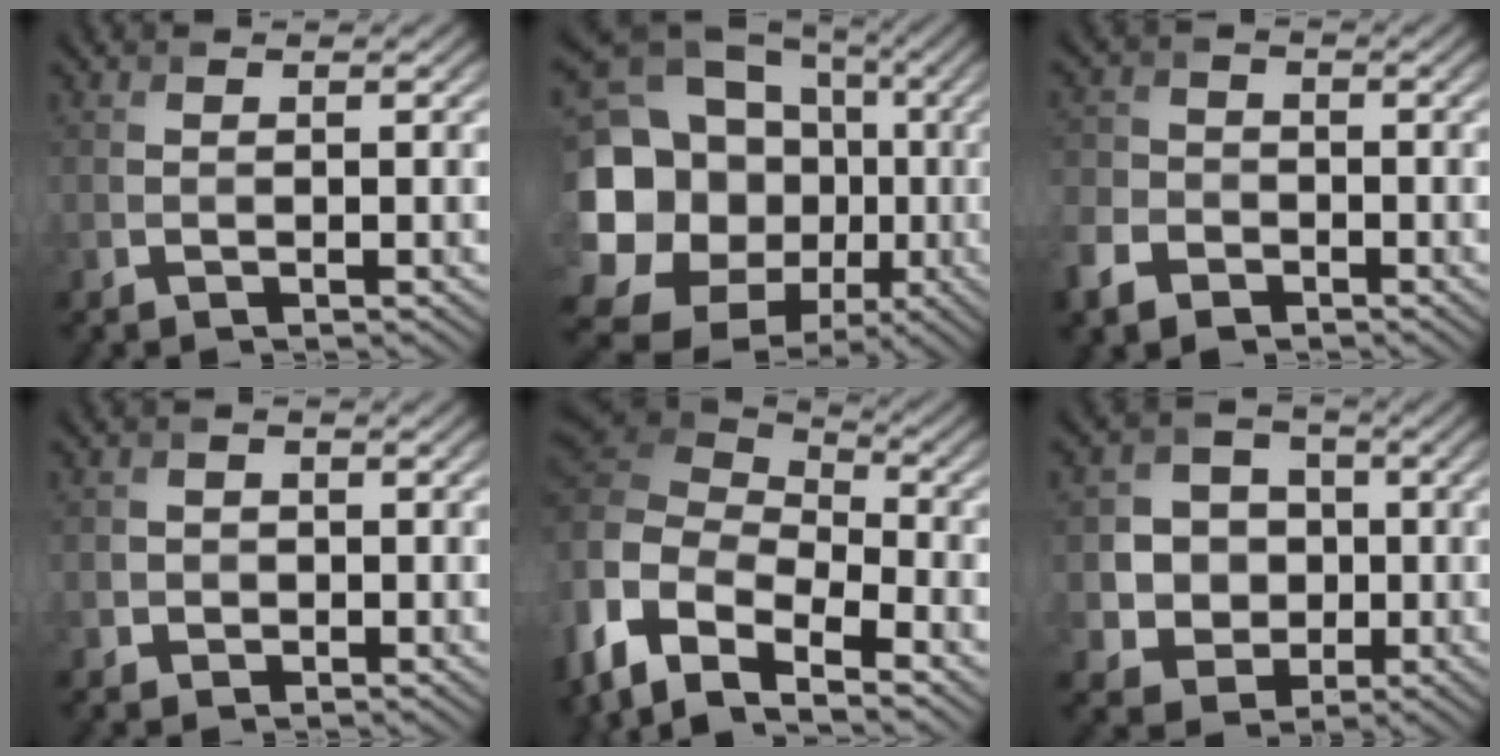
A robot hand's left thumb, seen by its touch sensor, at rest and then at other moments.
{"total": 21.6, "force": [-0.7, 18.2, 11.7], "torque": [-0.257, -0.023, -0.023]}
{"total": 5.3, "force": [-2.9, 3.7, 2.4], "torque": [-0.074, -0.006, -0.069]}
{"total": 1.9, "force": [-0.4, 1.9, 0.2], "torque": [0.002, 0.003, -0.012]}
{"total": 10.4, "force": [-3.6, 6.2, 7.5], "torque": [-0.193, -0.017, -0.058]}
{"total": 7.3, "force": [-0.1, 6.8, 2.6], "torque": [-0.063, -0.012, -0.017]}